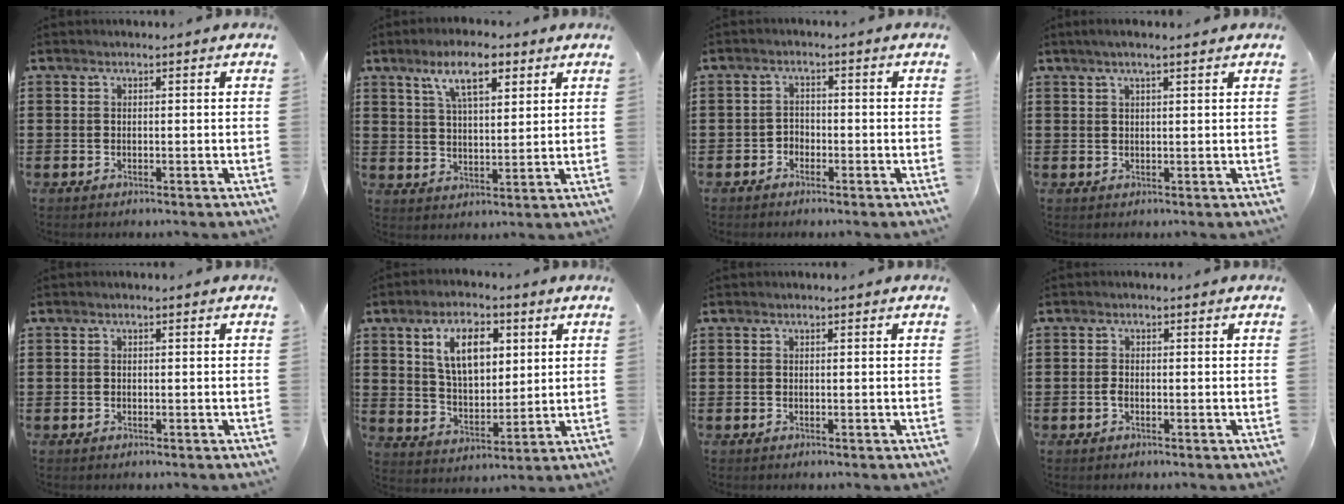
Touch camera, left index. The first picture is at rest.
{"total": 8.6, "force": [5.4, 2.7, 6.1], "torque": [-0.117, -0.001, 0.092]}
{"total": 1.8, "force": [-1.5, 1.0, 0.0], "torque": [-0.009, 0.003, -0.035]}
{"total": 2.3, "force": [1.5, 0.0, 1.8], "torque": [-0.034, 0.002, 0.025]}
{"total": 0.0}
{"total": 9.1, "force": [4.2, 4.9, 6.5], "torque": [-0.130, 0.011, 0.072]}
{"total": 0.0}
{"total": 1.1, "force": [-0.6, 0.5, 0.8], "torque": [-0.026, -0.005, -0.013]}